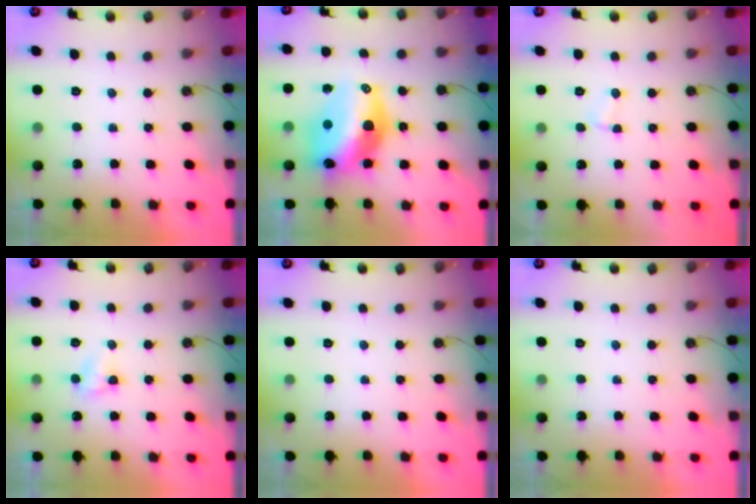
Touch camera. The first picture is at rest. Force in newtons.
{"total": 16.6, "press": 16.5, "slide": 1.8}
{"total": 2.8, "press": 2.8, "slide": 0.3}
{"total": 3.2, "press": 3.1, "slide": 0.5}
{"total": 0.0}
{"total": 0.0}